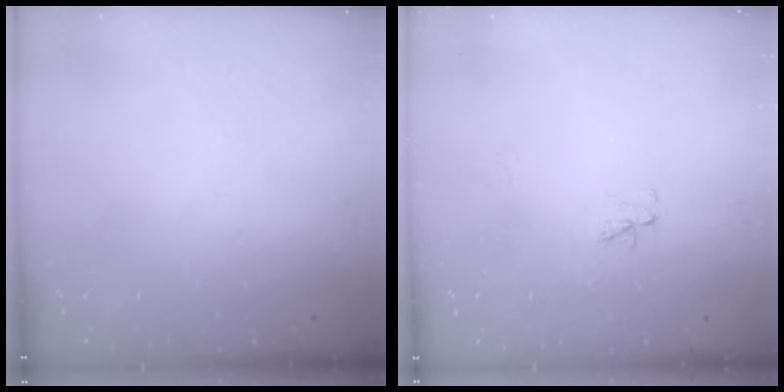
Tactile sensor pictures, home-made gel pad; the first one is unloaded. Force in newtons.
{"total": 3.0, "press": 3.0, "slide": 0.4}